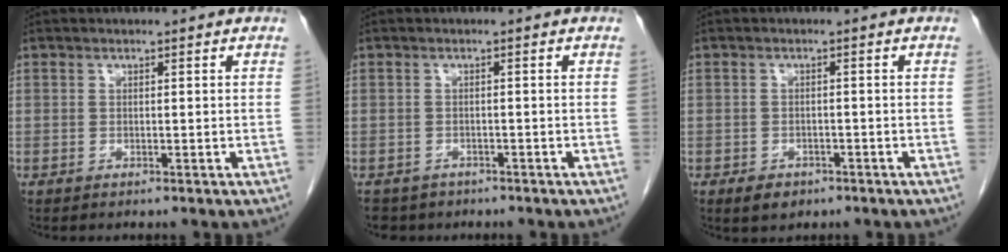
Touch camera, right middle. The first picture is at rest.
{"total": 3.5, "force": [-2.7, 2.2, 0.0], "torque": [-0.002, 0.003, -0.043]}
{"total": 2.8, "force": [-1.7, 1.8, 1.2], "torque": [-0.022, 0.000, -0.017]}